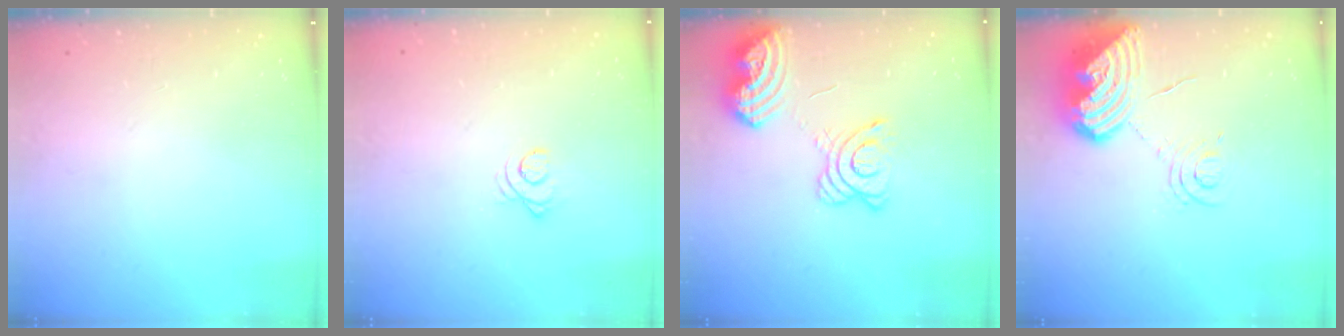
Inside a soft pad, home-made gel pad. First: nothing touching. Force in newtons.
{"total": 2.7, "press": 2.7, "slide": 0.3}
{"total": 15.1, "press": 15.0, "slide": 1.8}
{"total": 14.5, "press": 14.4, "slide": 1.8}